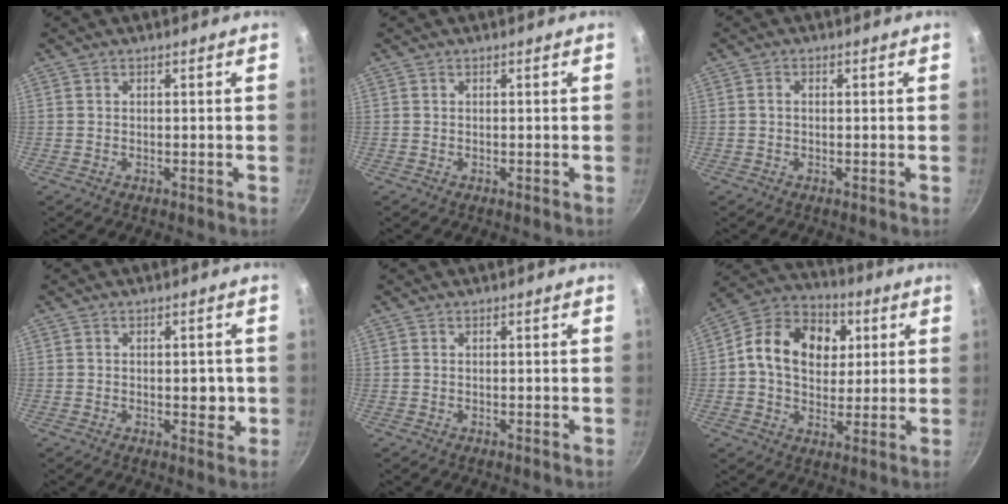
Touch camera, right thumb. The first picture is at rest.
{"total": 0.0}
{"total": 0.9, "force": [-0.1, 0.7, 0.7], "torque": [-0.011, 0.005, -0.002]}
{"total": 3.7, "force": [-0.4, 2.2, 3.0], "torque": [-0.015, 0.000, -0.006]}
{"total": 0.0}
{"total": 16.2, "force": [3.4, 12.2, 10.1], "torque": [-0.143, 0.010, 0.037]}